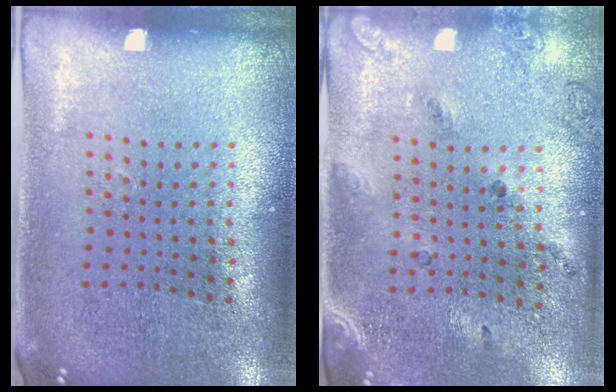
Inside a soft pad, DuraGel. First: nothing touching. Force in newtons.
{"total": 1.5, "press": 1.1, "slide": 1.0}